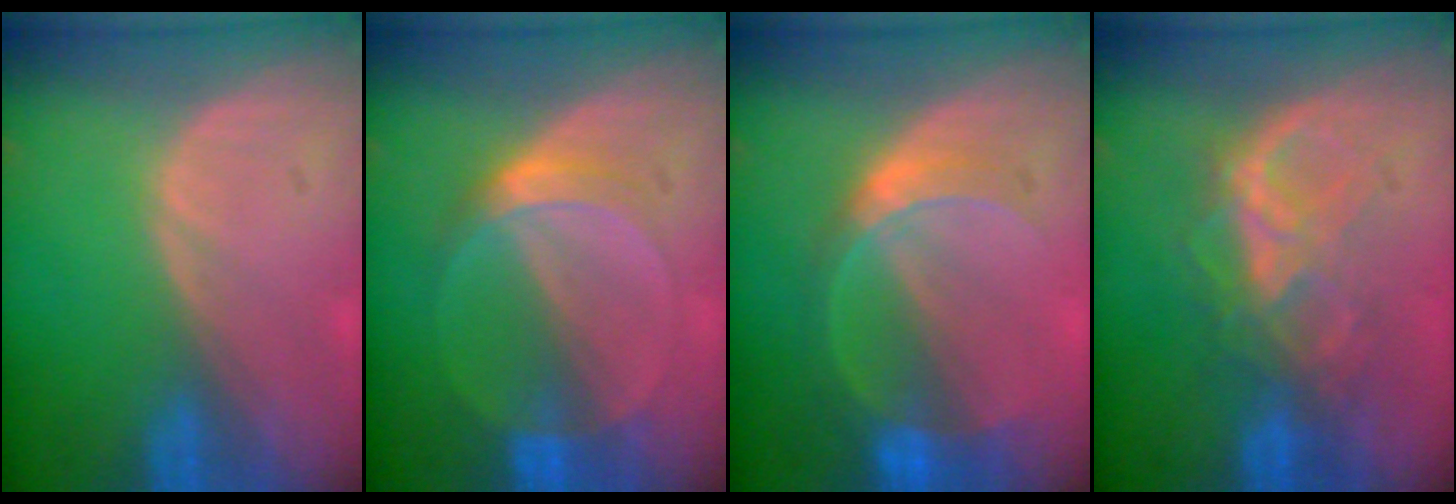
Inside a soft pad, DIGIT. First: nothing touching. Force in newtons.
{"total": 5.1, "press": 4.7, "slide": 2.0}
{"total": 6.7, "press": 5.9, "slide": 3.2}
{"total": 6.5, "press": 6.5, "slide": 0.7}